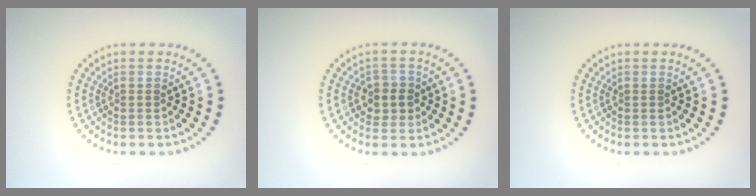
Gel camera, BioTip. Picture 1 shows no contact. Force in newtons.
{"total": 2.3, "press": 2.1, "slide": 1.0}
{"total": 0.0}